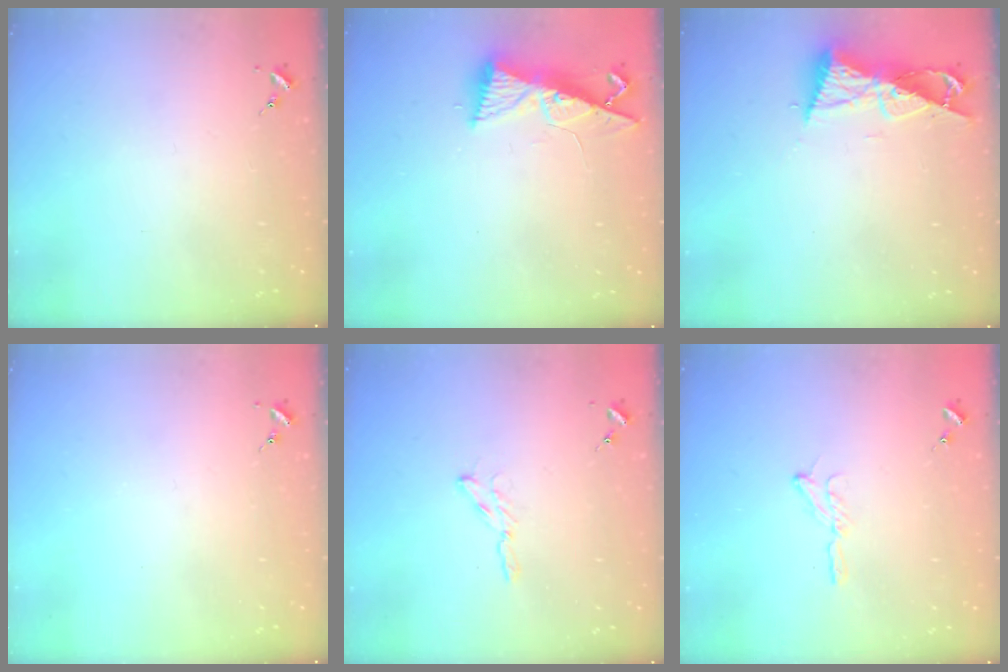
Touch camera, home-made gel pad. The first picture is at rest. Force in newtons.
{"total": 8.7, "press": 8.7, "slide": 0.8}
{"total": 9.5, "press": 9.5, "slide": 0.8}
{"total": 0.0}
{"total": 3.5, "press": 3.4, "slide": 0.4}
{"total": 4.7, "press": 4.6, "slide": 0.6}